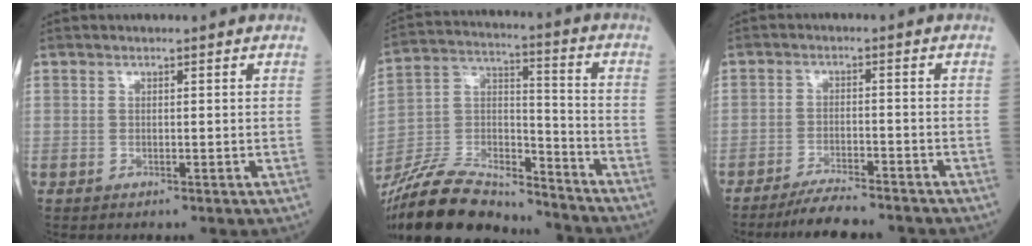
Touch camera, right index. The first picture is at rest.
{"total": 20.7, "force": [-18.8, 4.8, 7.3], "torque": [-0.162, 0.012, -0.330]}
{"total": 8.1, "force": [-7.5, 0.5, 3.0], "torque": [-0.044, -0.013, -0.123]}